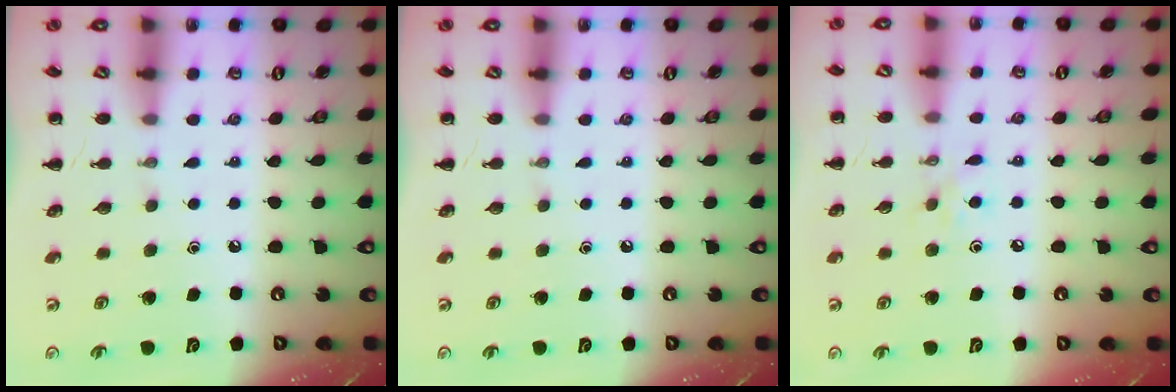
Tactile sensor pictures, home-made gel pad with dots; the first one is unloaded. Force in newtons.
{"total": 0.0}
{"total": 5.0, "press": 4.6, "slide": 1.9}